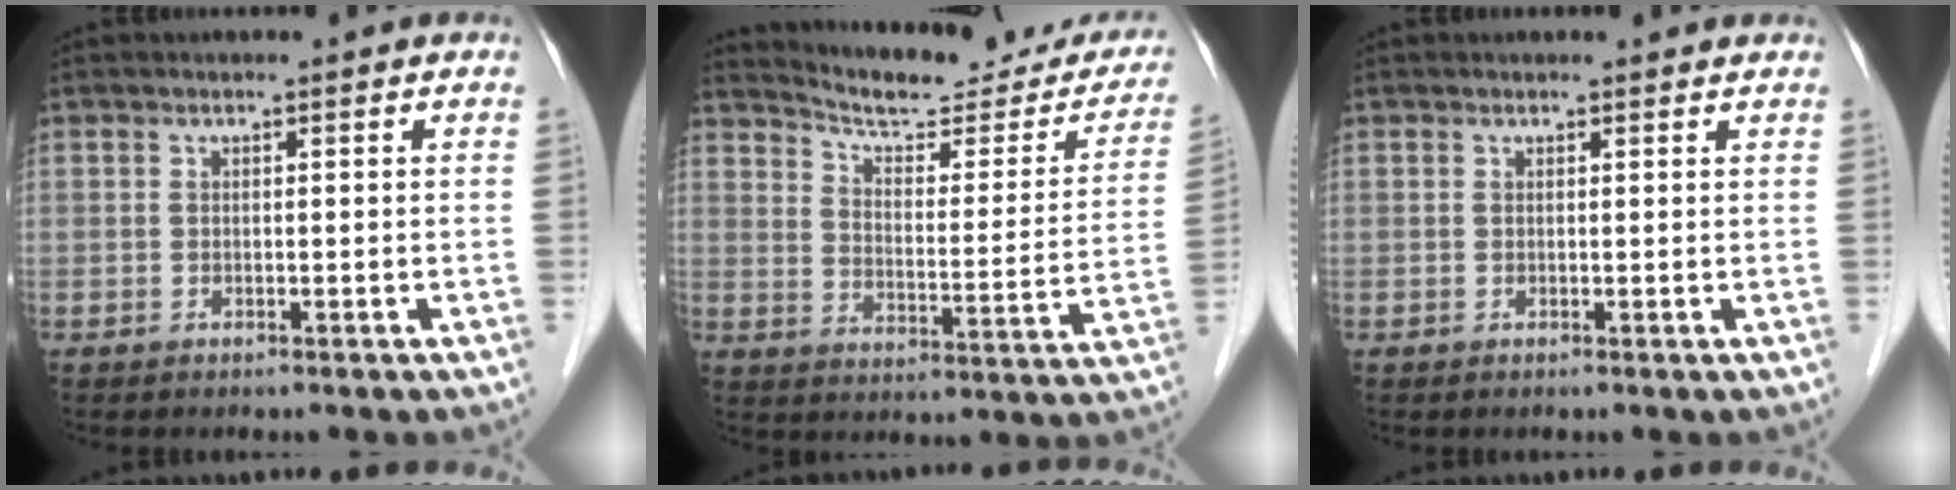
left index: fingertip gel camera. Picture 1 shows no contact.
{"total": 19.9, "force": [18.4, 4.4, 6.1], "torque": [-0.071, -0.041, 0.230]}
{"total": 1.3, "force": [1.3, 0.3, 0.0], "torque": [-0.012, 0.002, 0.009]}